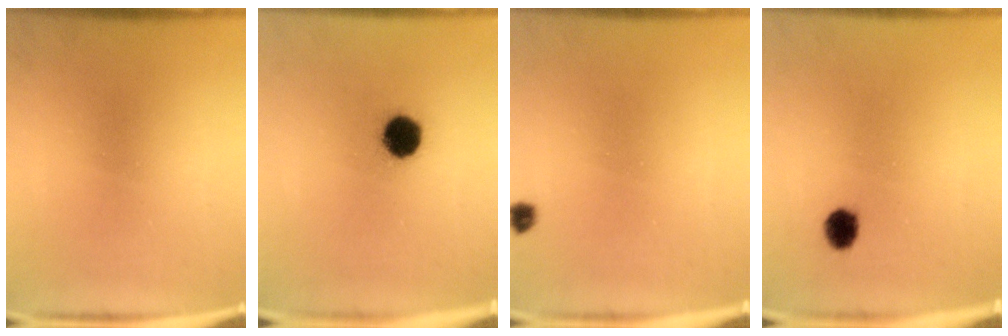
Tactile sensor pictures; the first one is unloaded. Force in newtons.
{"total": 7.6}
{"total": 1.4}
{"total": 3.7}